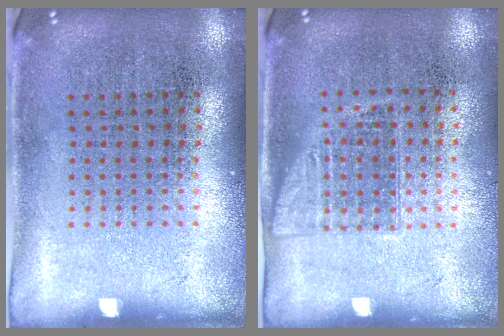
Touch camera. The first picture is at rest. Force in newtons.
{"total": 1.0, "press": 0.9, "slide": 0.6}